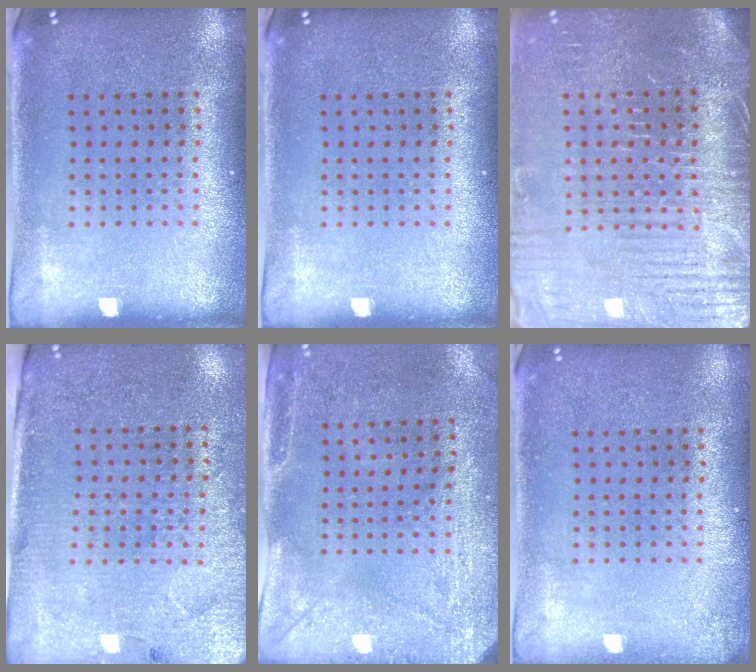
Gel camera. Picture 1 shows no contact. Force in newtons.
{"total": 0.0}
{"total": 4.0, "press": 3.8, "slide": 1.3}
{"total": 3.0, "press": 2.8, "slide": 0.9}
{"total": 2.9, "press": 2.3, "slide": 1.8}
{"total": 0.9, "press": 0.9, "slide": 0.1}